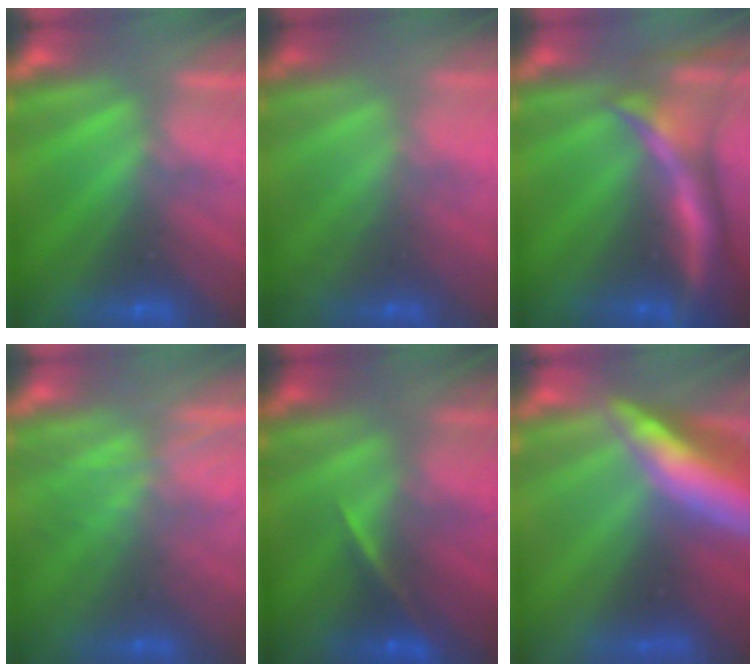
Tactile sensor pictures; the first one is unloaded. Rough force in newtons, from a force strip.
{"total": 1.7}
{"total": 7.6}
{"total": 7.4}
{"total": 2.1}
{"total": 7.6}